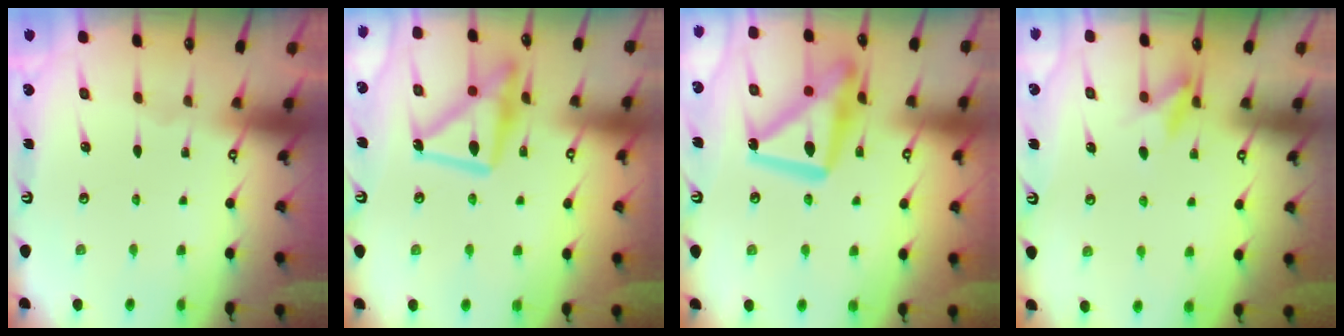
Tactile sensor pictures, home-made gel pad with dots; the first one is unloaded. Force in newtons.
{"total": 15.3, "press": 15.3, "slide": 1.2}
{"total": 18.2, "press": 18.1, "slide": 1.6}
{"total": 8.2, "press": 8.0, "slide": 1.9}